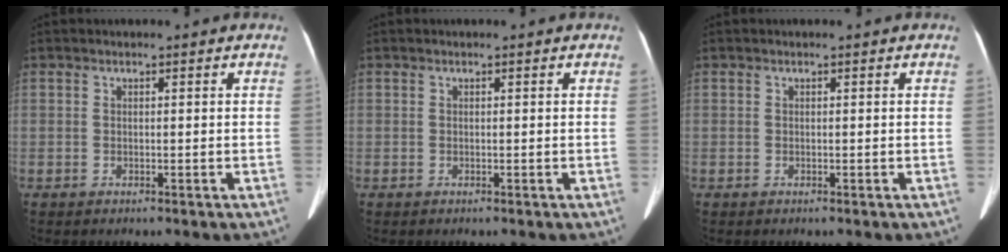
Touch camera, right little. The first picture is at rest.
{"total": 0.0}
{"total": 0.0}